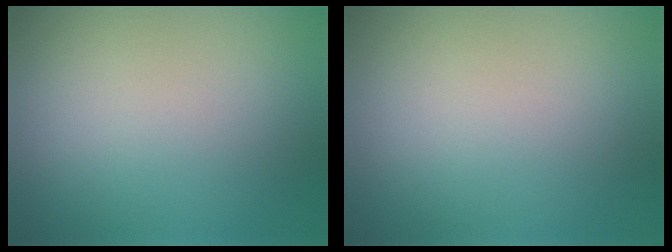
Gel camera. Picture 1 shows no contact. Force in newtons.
{"total": 0.0}